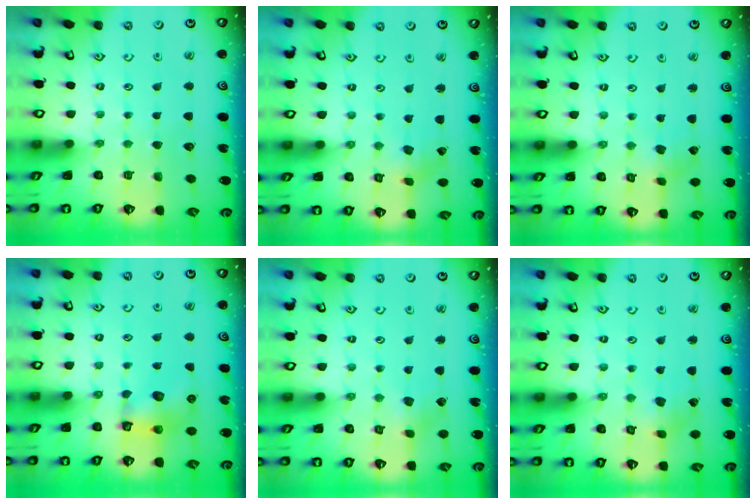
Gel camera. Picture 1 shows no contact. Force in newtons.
{"total": 0.8, "press": 0.8, "slide": 0.1}
{"total": 1.5, "press": 1.5, "slide": 0.1}
{"total": 6.8, "press": 6.8, "slide": 0.1}
{"total": 2.5, "press": 2.5, "slide": 0.3}
{"total": 2.1, "press": 2.1, "slide": 0.3}